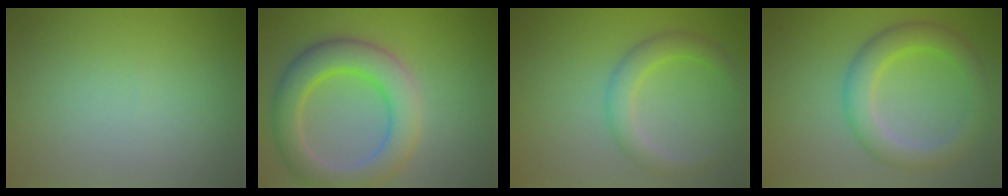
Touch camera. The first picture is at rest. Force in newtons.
{"total": 6.3, "press": 6.3, "slide": 0.3}
{"total": 3.0, "press": 3.0, "slide": 0.1}
{"total": 4.3, "press": 4.3, "slide": 0.2}